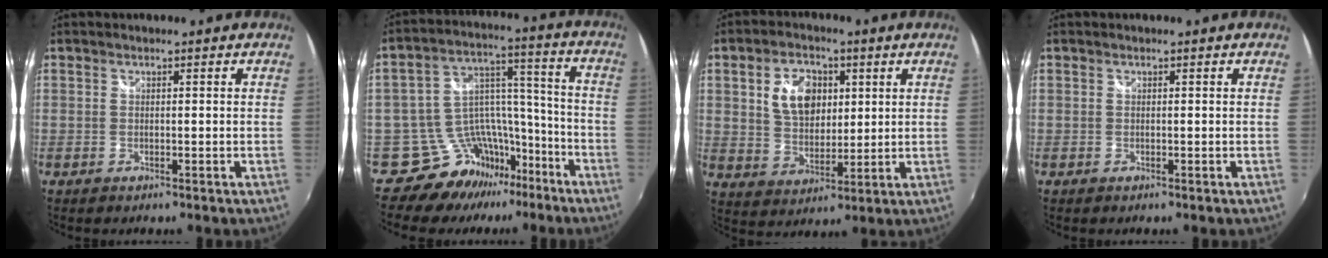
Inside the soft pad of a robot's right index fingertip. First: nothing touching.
{"total": 12.7, "force": [-10.7, 6.6, 1.6], "torque": [-0.025, 0.073, -0.178]}
{"total": 10.1, "force": [2.9, 6.9, 6.8], "torque": [-0.128, 0.015, 0.058]}
{"total": 0.0}